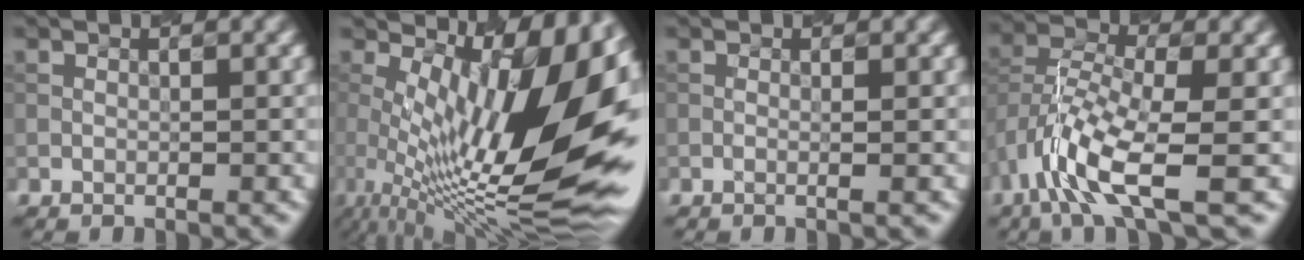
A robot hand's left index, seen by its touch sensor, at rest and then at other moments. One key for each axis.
{"total": 14.5, "fx": 2.3, "fy": 4.9, "fz": 13.4, "tx": -0.191, "ty": -0.009, "tz": 0.046}
{"total": 0.9, "fx": 0.0, "fy": 0.3, "fz": 0.8, "tx": -0.013, "ty": -0.004, "tz": -0.006}
{"total": 7.3, "fx": -3.3, "fy": 2.6, "fz": 6.0, "tx": -0.120, "ty": -0.001, "tz": -0.075}